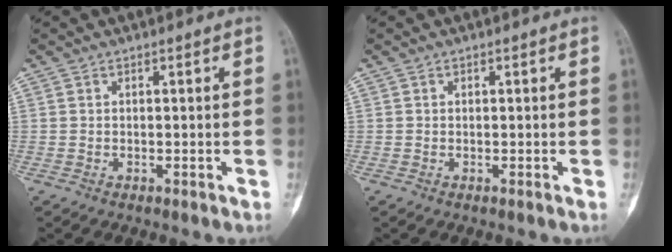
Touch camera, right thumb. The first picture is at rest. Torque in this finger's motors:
{"motor_torque": [0.02, -0.03, 0.12, -0.06, -0.06]}